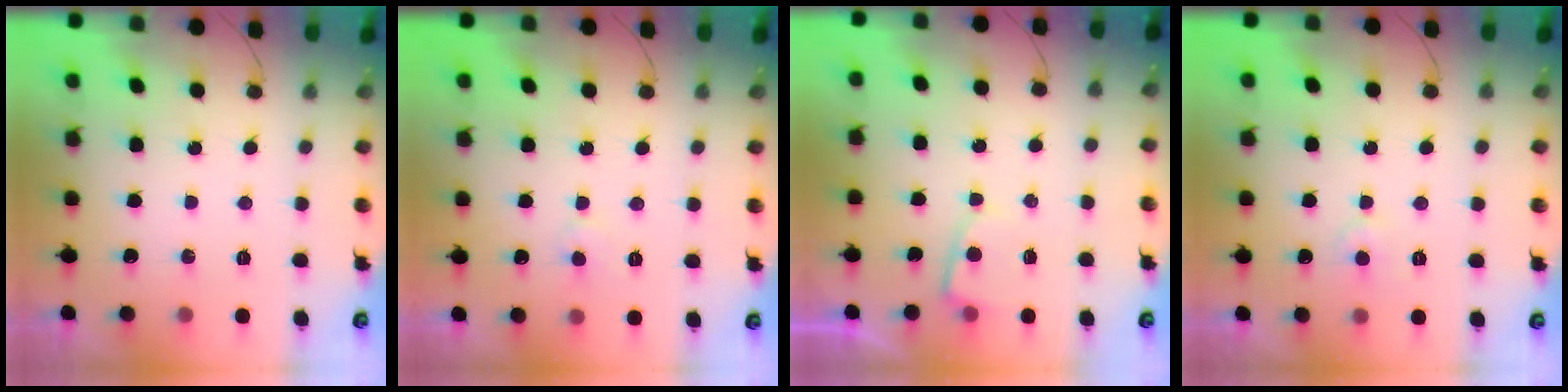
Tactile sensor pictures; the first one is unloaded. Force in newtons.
{"total": 3.2, "press": 3.2, "slide": 0.4}
{"total": 2.6, "press": 2.6, "slide": 0.2}
{"total": 4.5, "press": 4.4, "slide": 0.4}